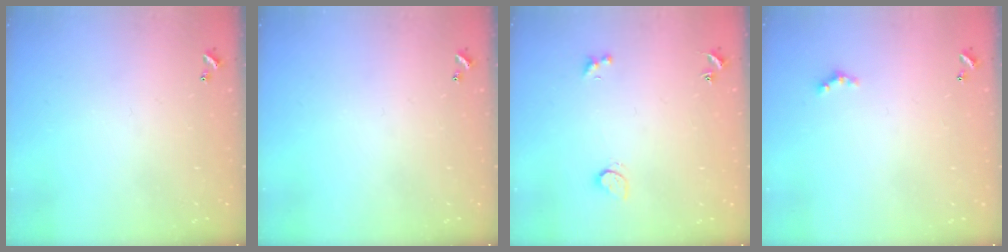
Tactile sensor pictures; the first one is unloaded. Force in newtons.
{"total": 0.0}
{"total": 1.5, "press": 1.4, "slide": 0.6}
{"total": 1.3, "press": 1.2, "slide": 0.4}